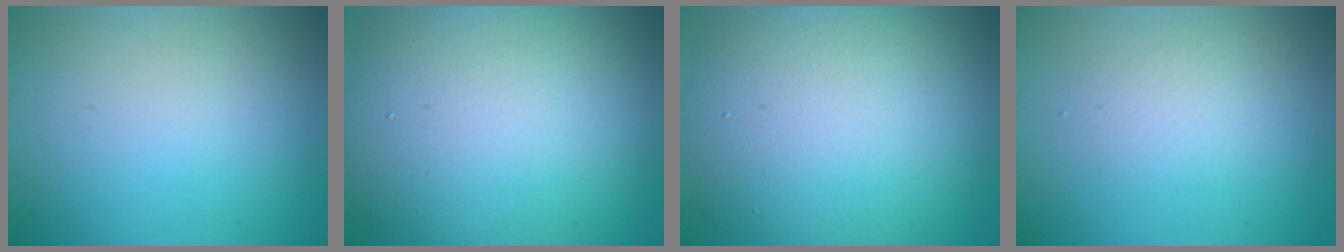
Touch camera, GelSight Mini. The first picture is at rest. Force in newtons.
{"total": 13.2, "press": 13.2, "slide": 0.9}
{"total": 11.4, "press": 11.4, "slide": 0.8}
{"total": 1.7, "press": 1.7, "slide": 0.1}